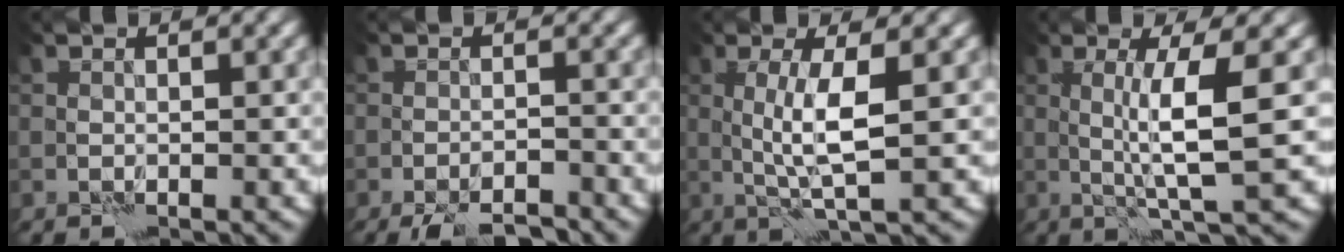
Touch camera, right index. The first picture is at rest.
{"total": 4.5, "force": [-3.9, 0.8, 2.0], "torque": [-0.027, -0.009, -0.061]}
{"total": 3.8, "force": [0.6, 0.3, 3.7], "torque": [-0.073, -0.002, 0.014]}
{"total": 5.1, "force": [0.8, 0.3, 5.1], "torque": [-0.089, -0.001, 0.016]}